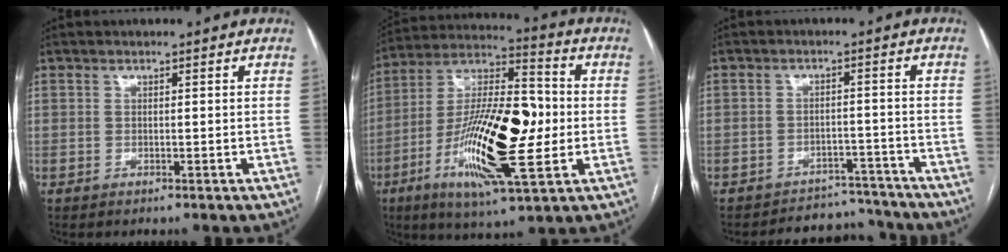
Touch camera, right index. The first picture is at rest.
{"total": 21.5, "force": [-3.6, 5.3, 20.5], "torque": [-0.396, 0.001, -0.061]}
{"total": 7.3, "force": [-6.9, 2.0, -1.5], "torque": [0.030, 0.028, -0.092]}